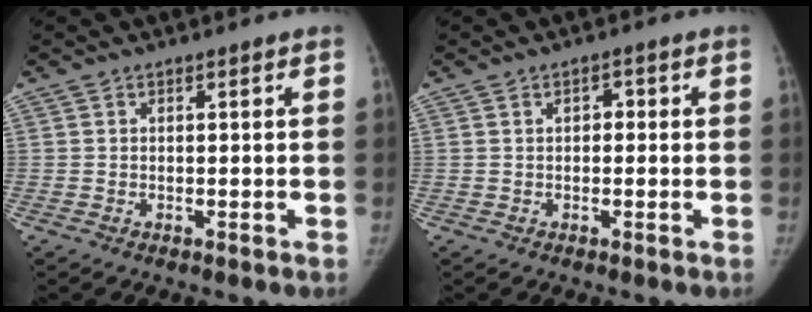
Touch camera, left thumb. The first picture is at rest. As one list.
[{"total": 1.7, "force": [0.2, 1.2, 1.1], "torque": [-0.006, 0.006, -0.002]}]